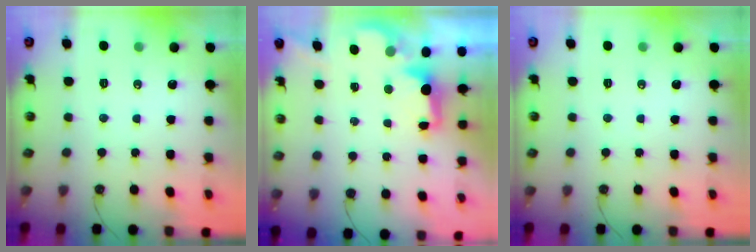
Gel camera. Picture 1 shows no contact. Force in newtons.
{"total": 2.1, "press": 1.9, "slide": 0.8}
{"total": 0.0}